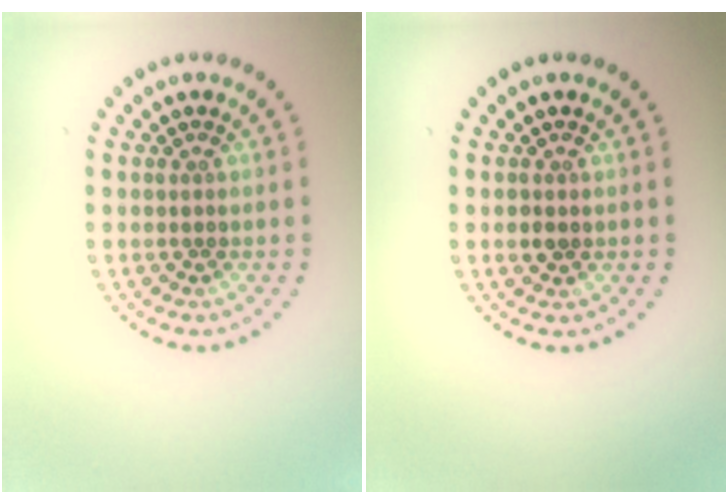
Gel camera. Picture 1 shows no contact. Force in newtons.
{"total": 1.2, "press": 1.1, "slide": 0.4}